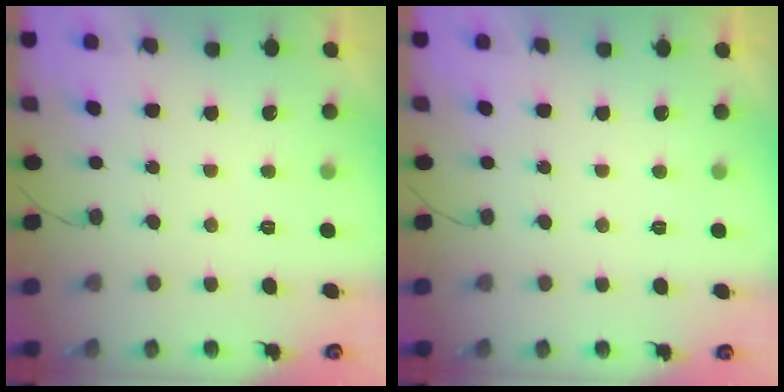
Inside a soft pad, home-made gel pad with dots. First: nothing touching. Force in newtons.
{"total": 1.9, "press": 1.9, "slide": 0.1}